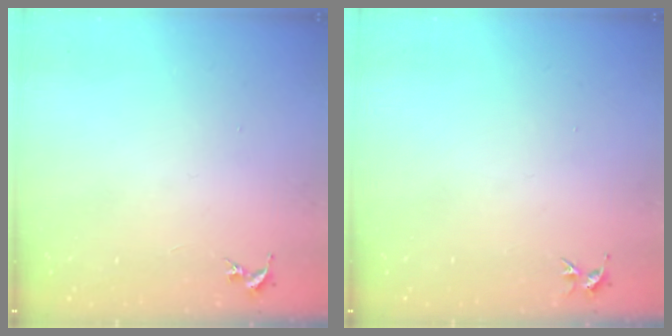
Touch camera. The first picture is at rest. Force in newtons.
{"total": 3.4, "press": 3.4, "slide": 0.4}